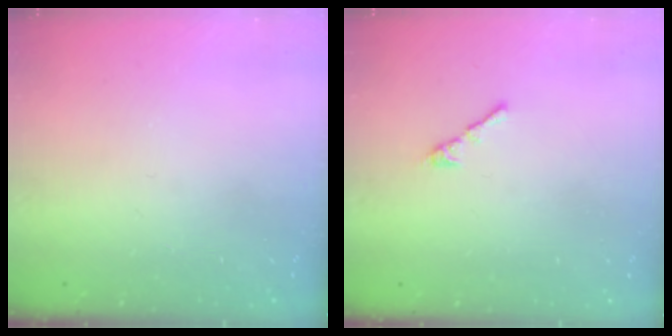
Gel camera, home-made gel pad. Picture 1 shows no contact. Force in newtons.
{"total": 0.6, "press": 0.4, "slide": 0.4}